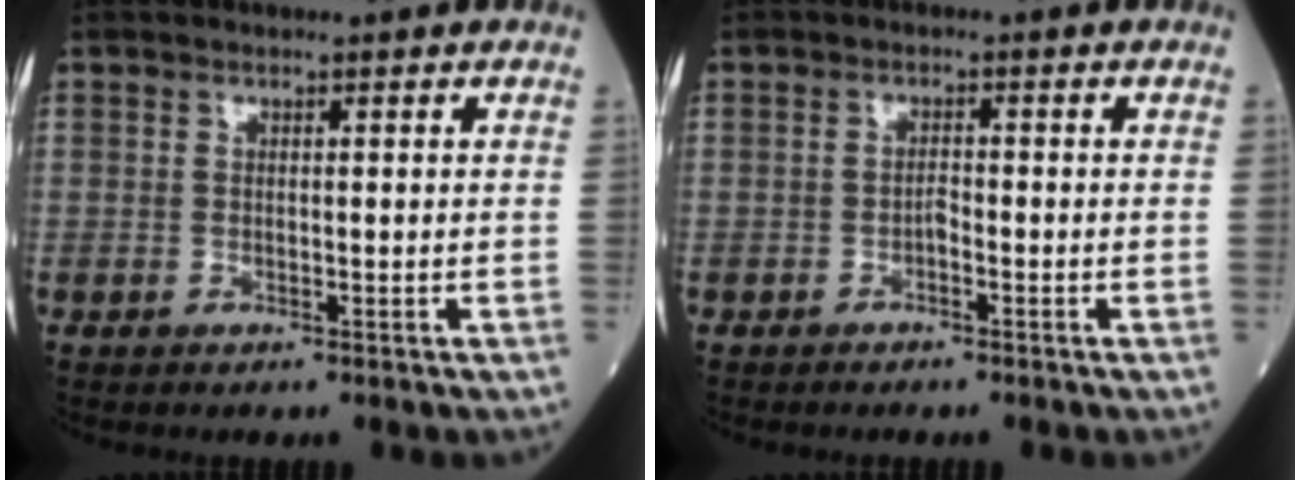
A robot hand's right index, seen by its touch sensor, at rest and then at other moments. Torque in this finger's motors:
{"motor_torque": [0.26, -0.05, -0.01, 0.03]}